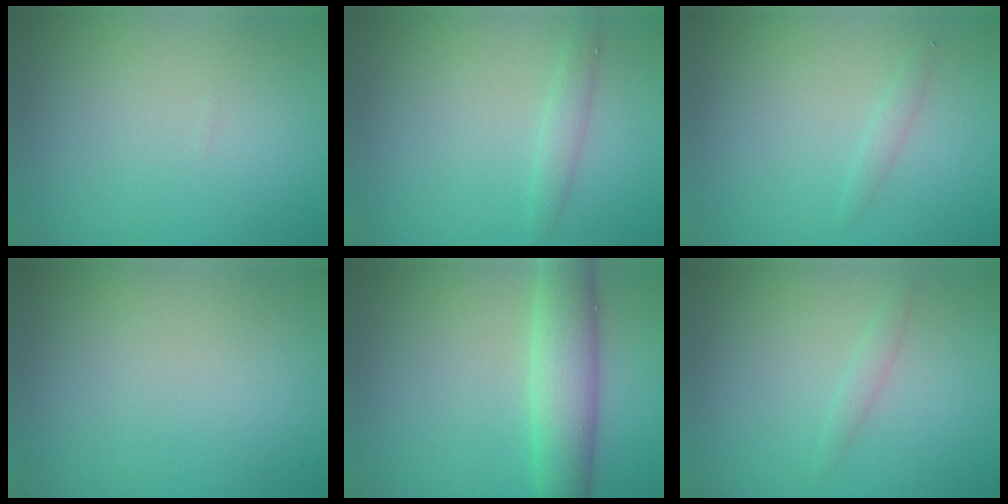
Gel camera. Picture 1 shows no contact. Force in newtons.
{"total": 1.4, "press": 1.4, "slide": 0.1}
{"total": 0.8, "press": 0.8, "slide": 0.0}
{"total": 0.0}
{"total": 5.2, "press": 5.2, "slide": 0.5}
{"total": 0.9, "press": 0.9, "slide": 0.1}